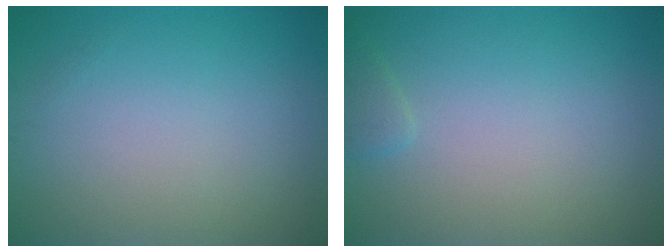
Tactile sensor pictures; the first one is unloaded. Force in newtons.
{"total": 0.9, "press": 0.9, "slide": 0.1}